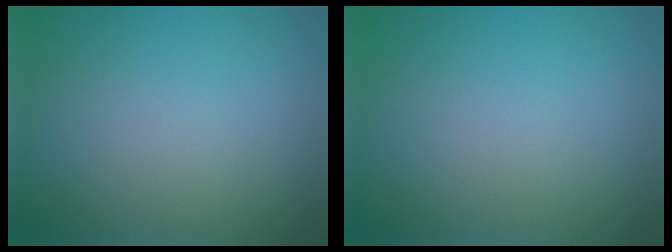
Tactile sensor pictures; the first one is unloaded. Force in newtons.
{"total": 0.0}